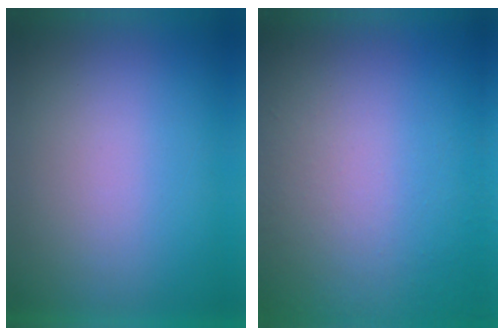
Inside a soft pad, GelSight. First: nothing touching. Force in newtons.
{"total": 5.5}